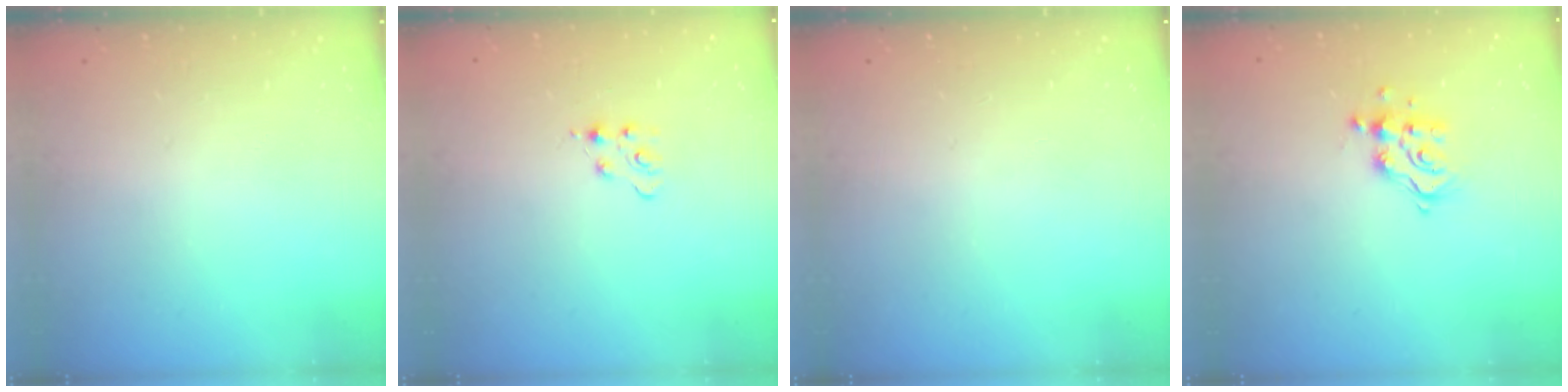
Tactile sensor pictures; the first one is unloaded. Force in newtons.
{"total": 4.1, "press": 4.1, "slide": 0.5}
{"total": 0.0}
{"total": 9.7, "press": 9.7, "slide": 0.8}